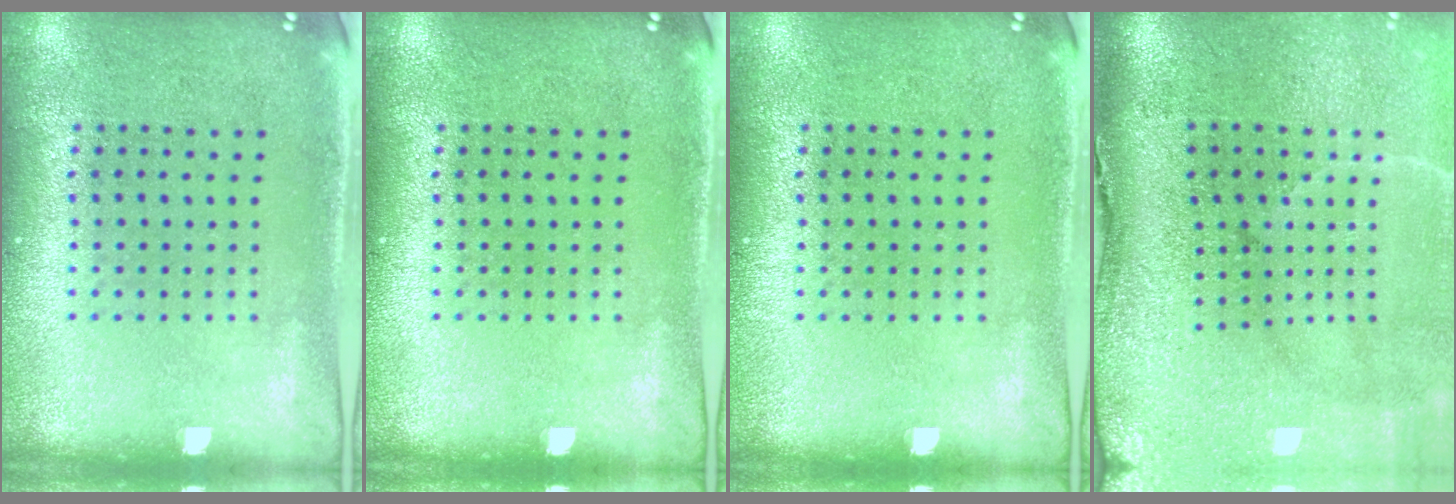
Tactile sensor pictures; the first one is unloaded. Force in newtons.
{"total": 0.0}
{"total": 0.0}
{"total": 4.8, "press": 3.8, "slide": 3.0}